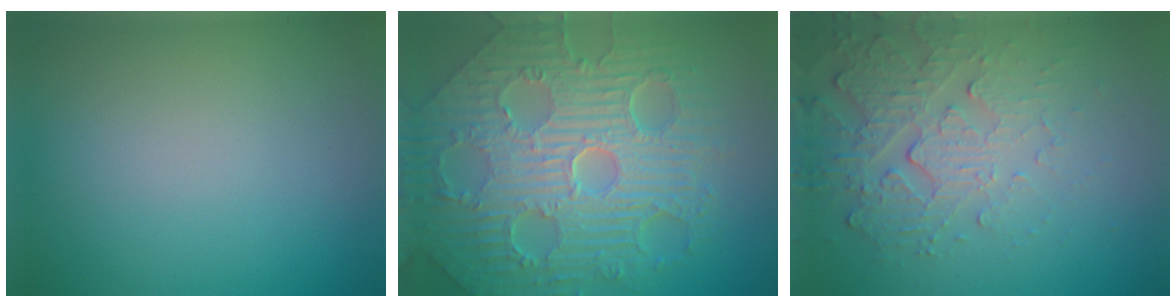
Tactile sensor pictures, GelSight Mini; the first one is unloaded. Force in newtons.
{"total": 11.9, "press": 7.7, "slide": 9.0}
{"total": 5.4, "press": 3.7, "slide": 4.0}